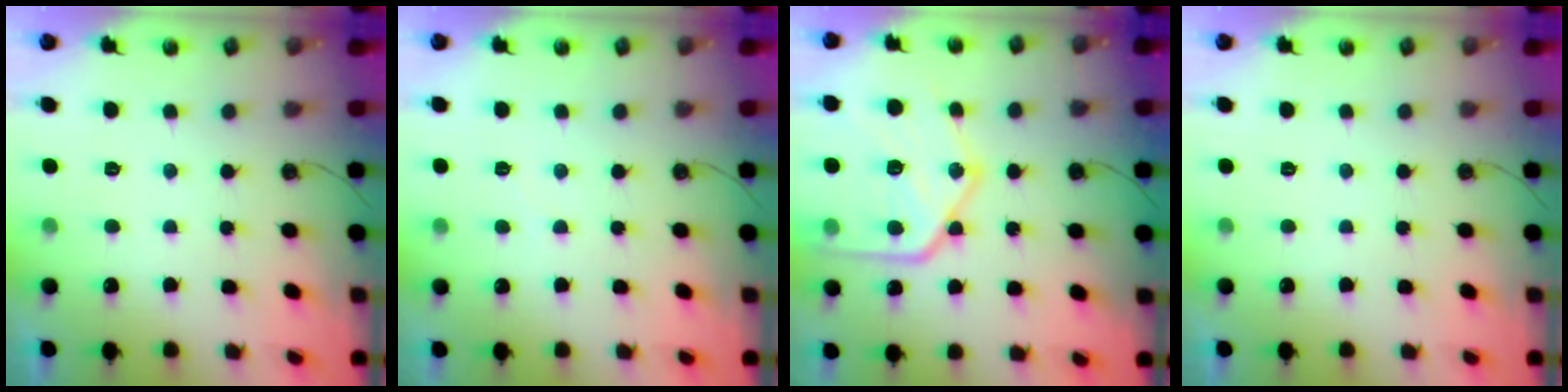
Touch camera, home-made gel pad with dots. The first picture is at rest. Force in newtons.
{"total": 1.9, "press": 1.9, "slide": 0.3}
{"total": 23.8, "press": 23.7, "slide": 2.5}
{"total": 0.0}